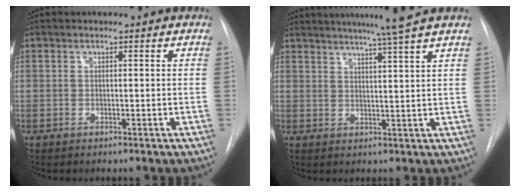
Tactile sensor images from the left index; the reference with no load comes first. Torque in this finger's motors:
{"motor_torque": [0.47, -0.46, 0.30, 0.16]}